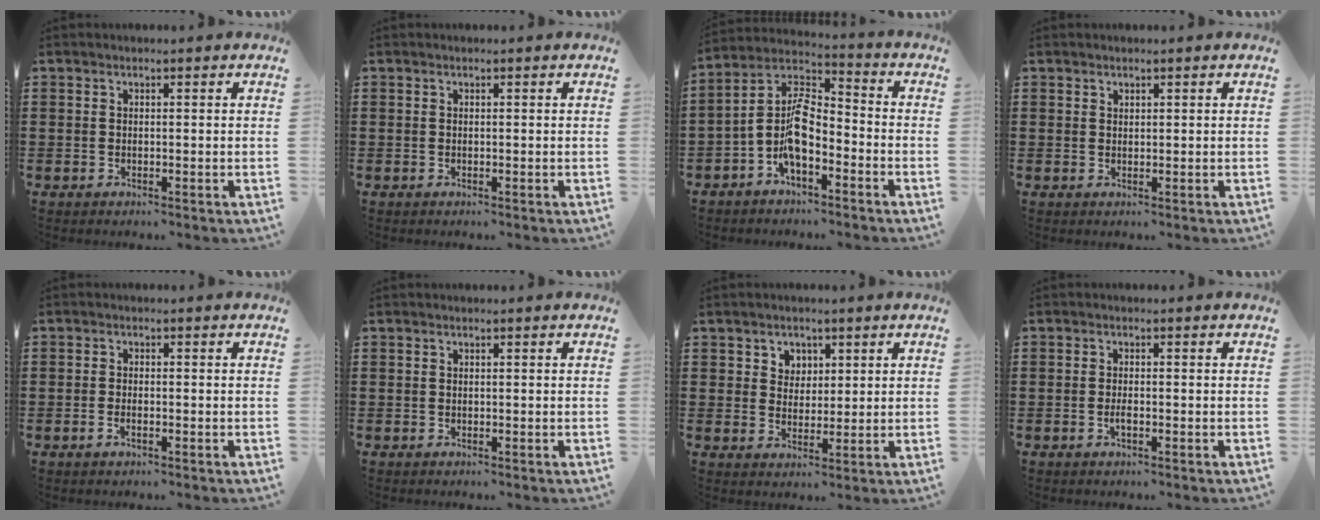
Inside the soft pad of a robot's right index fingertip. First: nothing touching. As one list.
[{"total": 0.0}, {"total": 8.6, "force": [-3.9, 3.7, 6.7], "torque": [-0.167, -0.015, -0.083]}, {"total": 0.8, "force": [0.6, 0.4, 0.1], "torque": [-0.003, 0.001, 0.013]}, {"total": 1.0, "force": [-0.5, 0.3, 0.8], "torque": [-0.017, -0.005, -0.008]}, {"total": 0.0}, {"total": 3.3, "force": [1.7, 2.8, 0.3], "torque": [-0.021, 0.012, 0.030]}, {"total": 1.3, "force": [-0.4, 0.1, 1.3], "torque": [-0.026, -0.006, -0.006]}]